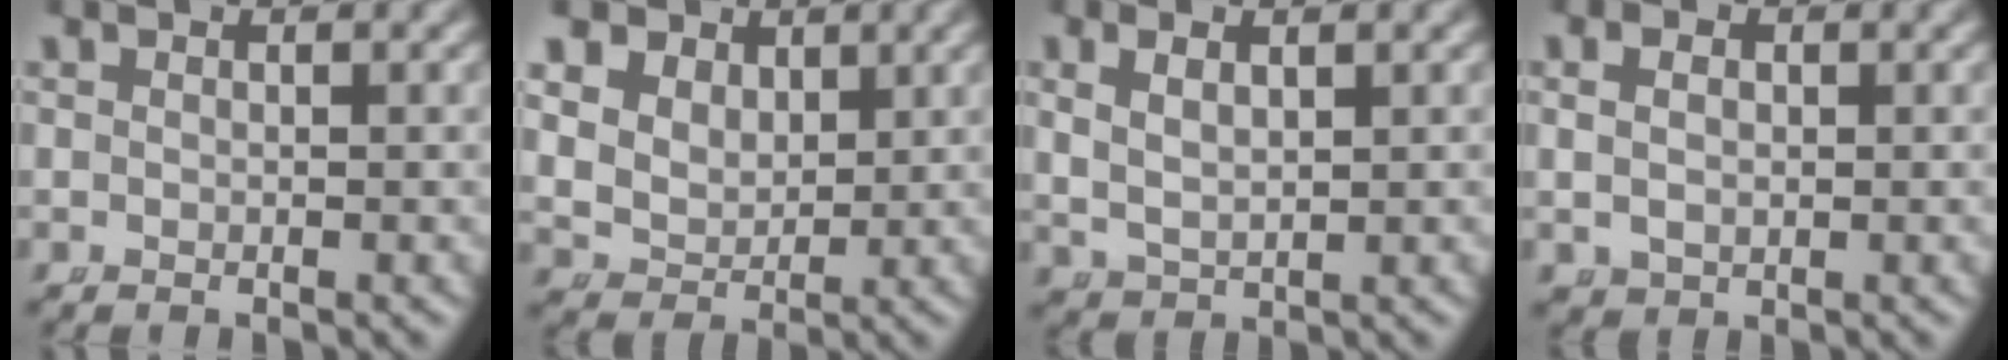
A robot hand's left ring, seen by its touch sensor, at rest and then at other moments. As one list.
[{"total": 9.2, "force": [2.6, 7.8, 4.1], "torque": [-0.110, -0.022, 0.043]}, {"total": 3.4, "force": [1.0, 2.5, 2.1], "torque": [-0.054, -0.004, 0.028]}, {"total": 2.5, "force": [0.4, 2.0, 1.4], "torque": [-0.035, -0.007, 0.016]}]